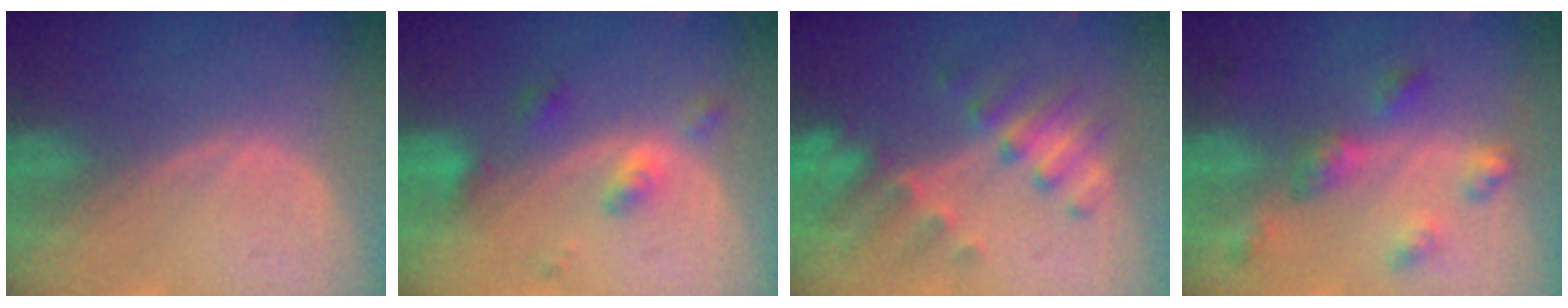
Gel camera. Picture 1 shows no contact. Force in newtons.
{"total": 4.4, "press": 4.0, "slide": 1.7}
{"total": 7.6, "press": 7.5, "slide": 1.1}
{"total": 6.0, "press": 5.8, "slide": 1.5}